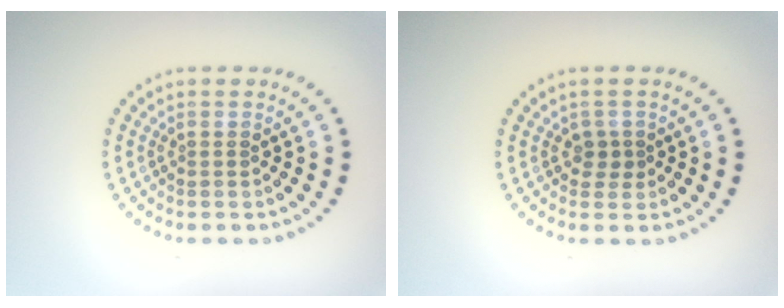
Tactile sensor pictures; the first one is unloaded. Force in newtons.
{"total": 1.2, "press": 1.1, "slide": 0.6}